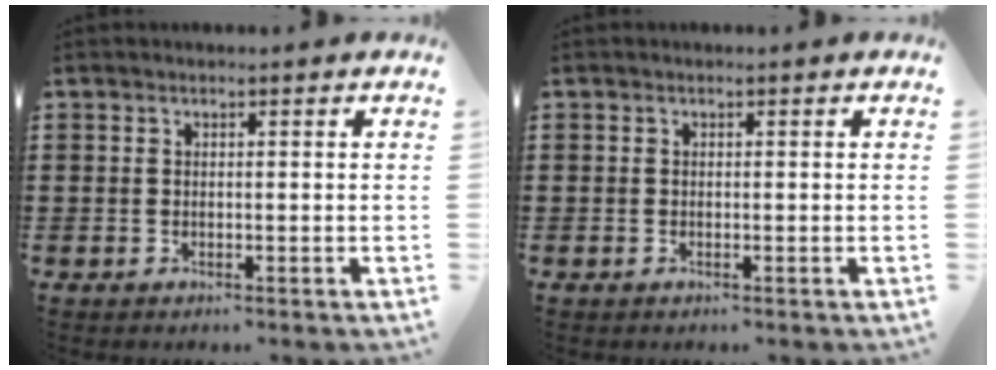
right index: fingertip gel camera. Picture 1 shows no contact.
{"total": 0.0}